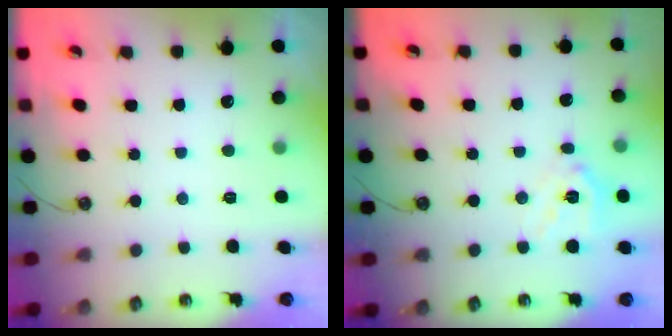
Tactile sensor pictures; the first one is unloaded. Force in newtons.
{"total": 13.3, "press": 13.1, "slide": 2.0}